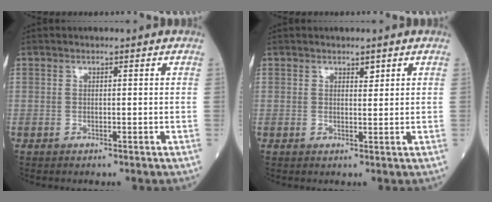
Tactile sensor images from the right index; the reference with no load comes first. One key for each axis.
{"total": 1.2, "fx": 0.8, "fy": 0.4, "fz": 0.7, "tx": -0.009, "ty": -0.002, "tz": 0.013}